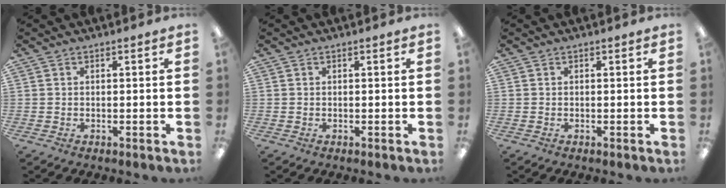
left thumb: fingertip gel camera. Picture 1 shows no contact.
{"total": 0.0}
{"total": 0.0}